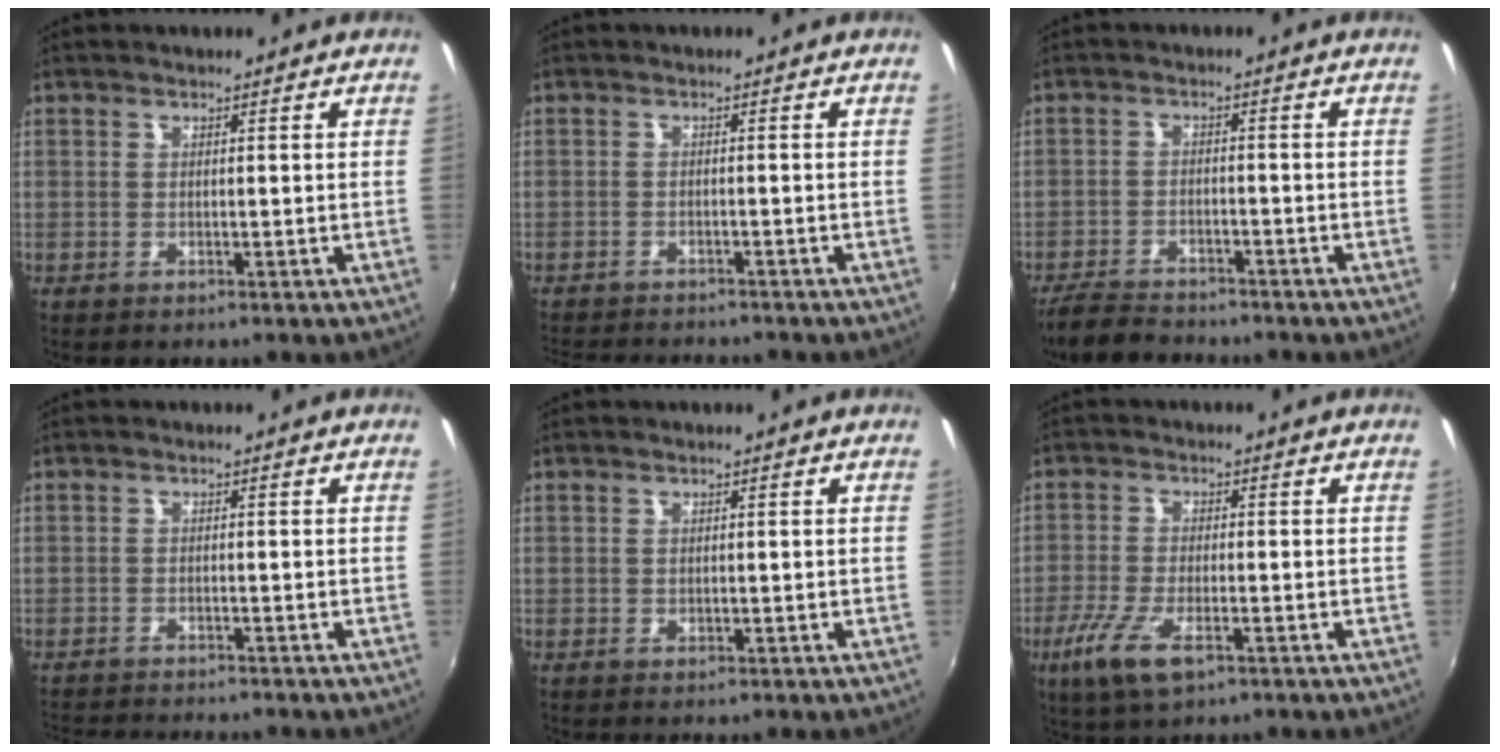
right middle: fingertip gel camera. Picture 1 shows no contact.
{"total": 8.3, "force": [-7.6, 1.8, 2.6], "torque": [-0.070, -0.015, -0.117]}
{"total": 7.2, "force": [-6.5, 2.2, 2.3], "torque": [-0.075, -0.010, -0.110]}
{"total": 6.3, "force": [-6.0, 0.7, 1.8], "torque": [-0.052, -0.016, -0.097]}
{"total": 0.0}
{"total": 8.5, "force": [-4.5, 2.8, 6.7], "torque": [-0.156, -0.023, -0.084]}